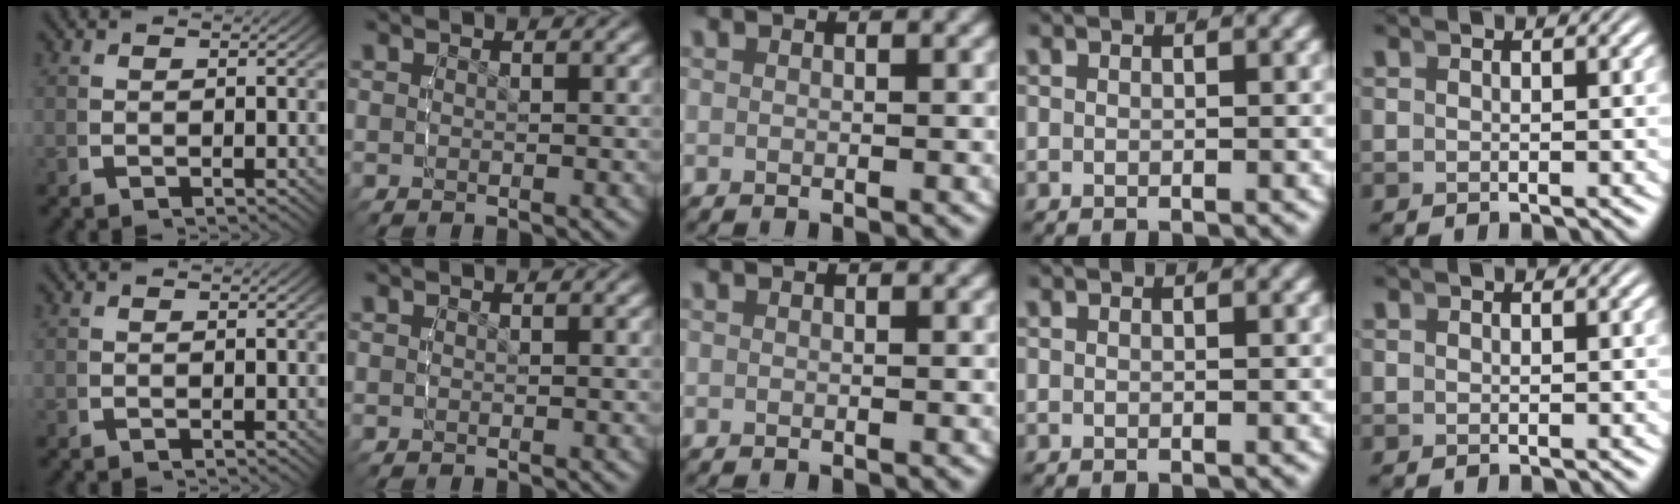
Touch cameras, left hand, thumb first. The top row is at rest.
{}